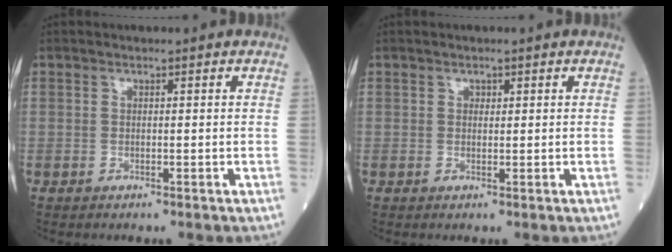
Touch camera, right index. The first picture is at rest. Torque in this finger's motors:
{"motor_torque": [-0.09, -0.02, -0.04, -0.01]}